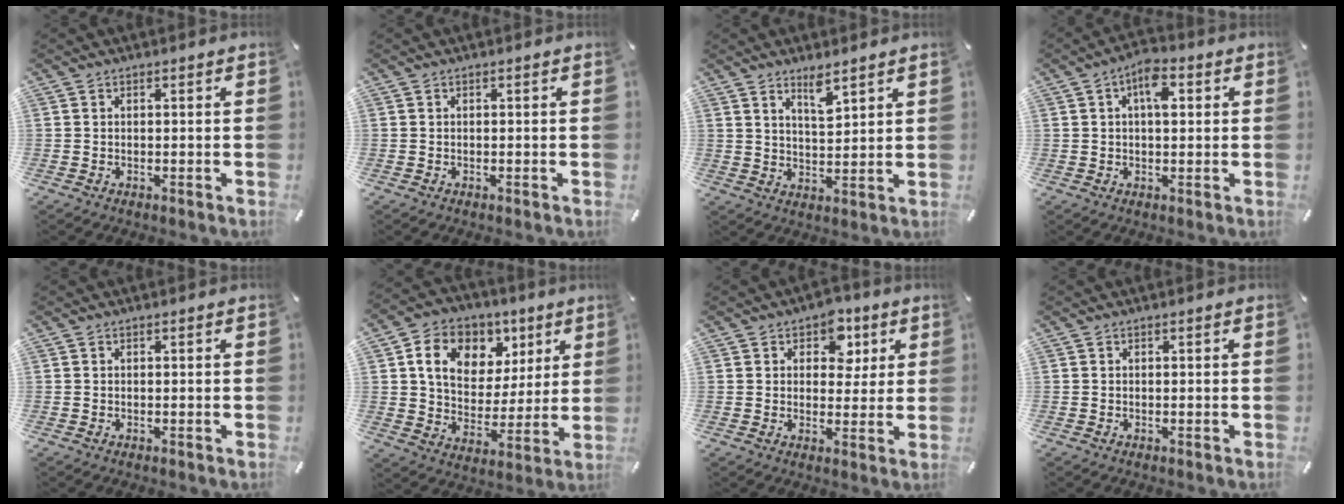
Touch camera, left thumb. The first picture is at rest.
{"total": 0.0}
{"total": 5.1, "force": [4.2, 1.2, 2.5], "torque": [-0.035, -0.030, 0.071]}
{"total": 6.3, "force": [1.7, 3.2, 5.2], "torque": [-0.072, 0.000, 0.022]}
{"total": 0.0}
{"total": 13.4, "force": [6.3, 10.3, 5.8], "torque": [-0.093, -0.024, 0.115]}
{"total": 8.1, "force": [3.2, 6.2, 4.0], "torque": [-0.040, -0.006, 0.050]}
{"total": 0.0}